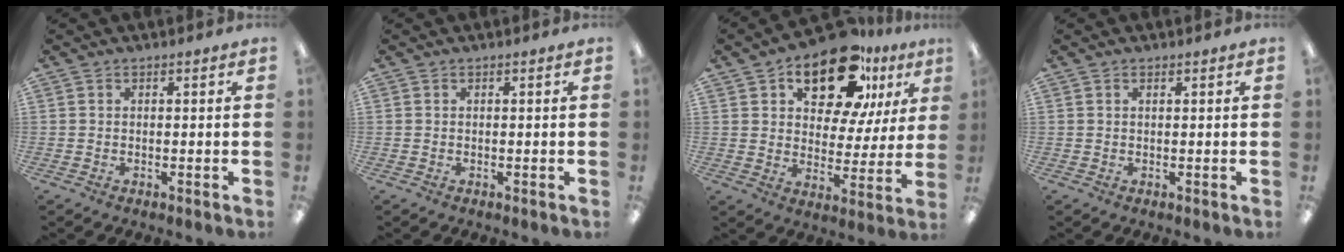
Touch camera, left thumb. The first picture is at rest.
{"total": 0.0}
{"total": 18.1, "force": [11.6, 8.9, 10.6], "torque": [-0.162, -0.059, 0.198]}
{"total": 0.5, "force": [0.4, 0.2, 0.3], "torque": [-0.005, 0.003, 0.007]}